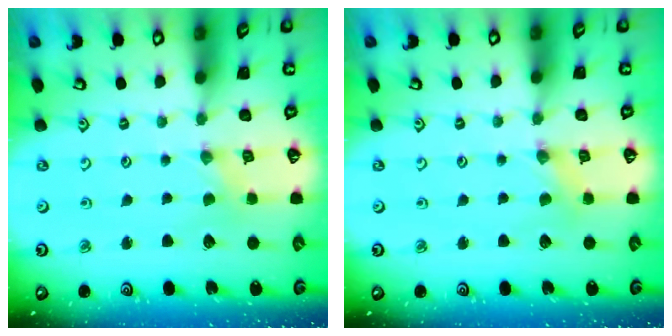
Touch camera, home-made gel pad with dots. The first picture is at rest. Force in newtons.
{"total": 1.3, "press": 1.3, "slide": 0.2}